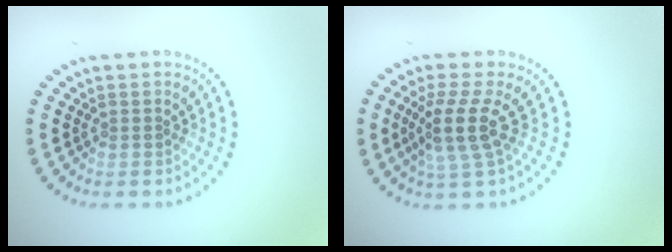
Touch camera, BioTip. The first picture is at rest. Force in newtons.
{"total": 3.6, "press": 2.7, "slide": 2.4}